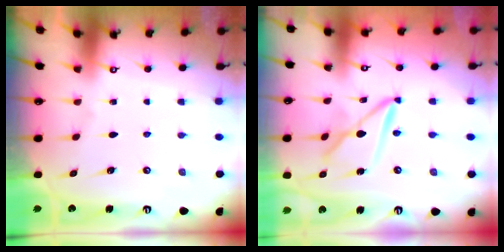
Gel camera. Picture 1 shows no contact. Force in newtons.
{"total": 9.7, "press": 9.6, "slide": 0.8}